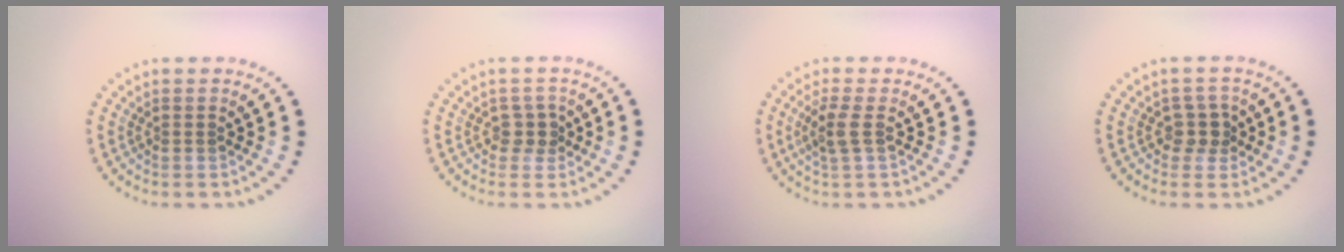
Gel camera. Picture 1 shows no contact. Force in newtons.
{"total": 1.4, "press": 1.2, "slide": 0.9}
{"total": 2.0, "press": 1.7, "slide": 1.1}
{"total": 1.9, "press": 1.6, "slide": 1.2}